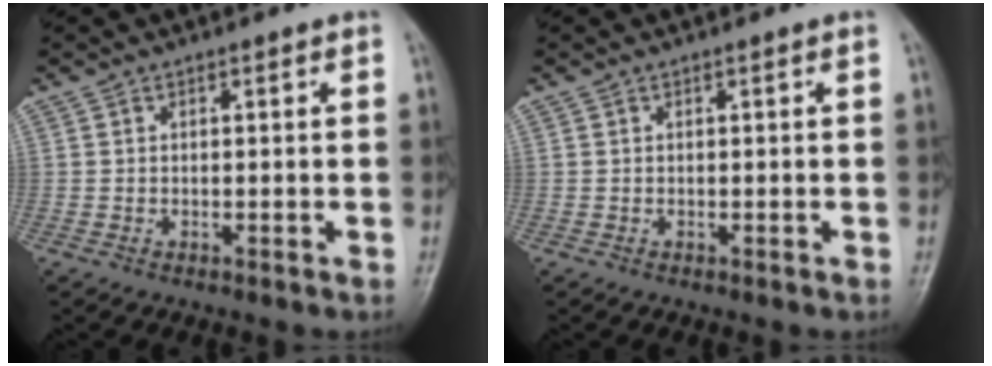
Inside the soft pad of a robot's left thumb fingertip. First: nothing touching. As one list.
[{"total": 0.0}]